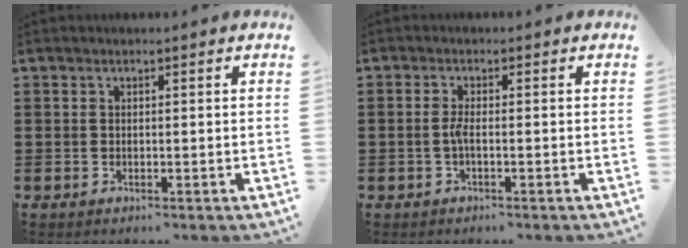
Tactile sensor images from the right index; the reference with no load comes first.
{"total": 2.0, "force": [-0.6, 0.1, 1.9], "torque": [-0.045, -0.004, -0.014]}